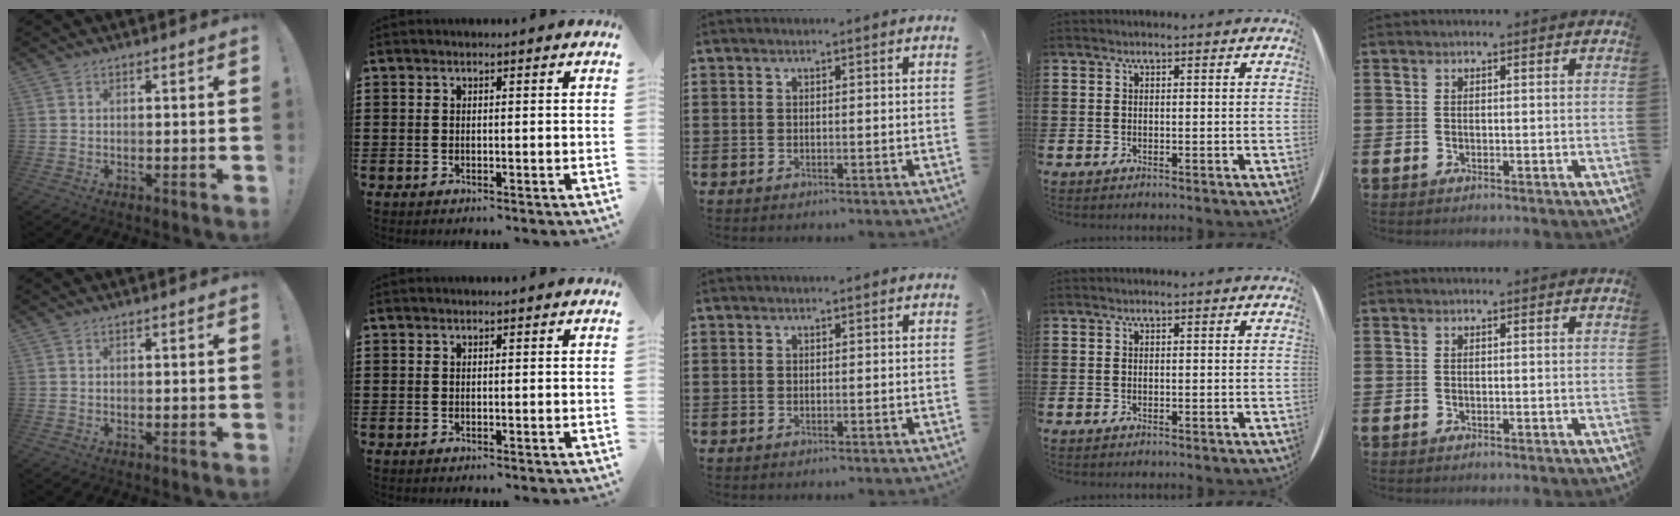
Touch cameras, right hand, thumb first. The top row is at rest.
{}